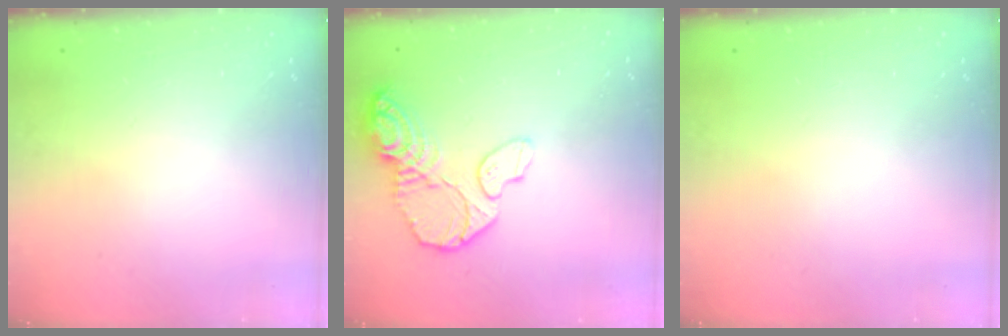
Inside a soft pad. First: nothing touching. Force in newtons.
{"total": 13.3, "press": 13.2, "slide": 1.8}
{"total": 0.0}